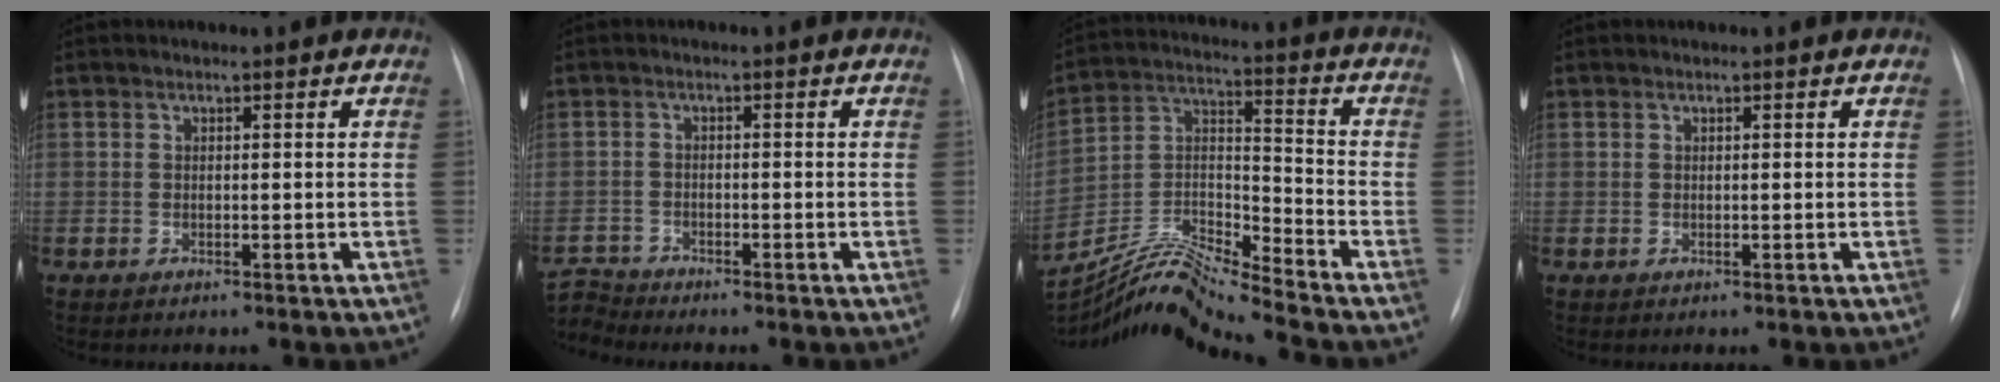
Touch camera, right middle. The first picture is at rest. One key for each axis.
{"total": 3.9, "fx": -3.7, "fy": -0.5, "fz": -0.9, "tx": 0.015, "ty": -0.010, "tz": -0.071}
{"total": 14.1, "fx": -13.3, "fy": -1.9, "fz": 4.1, "tx": -0.086, "ty": 0.019, "tz": -0.251}
{"total": 0.0}